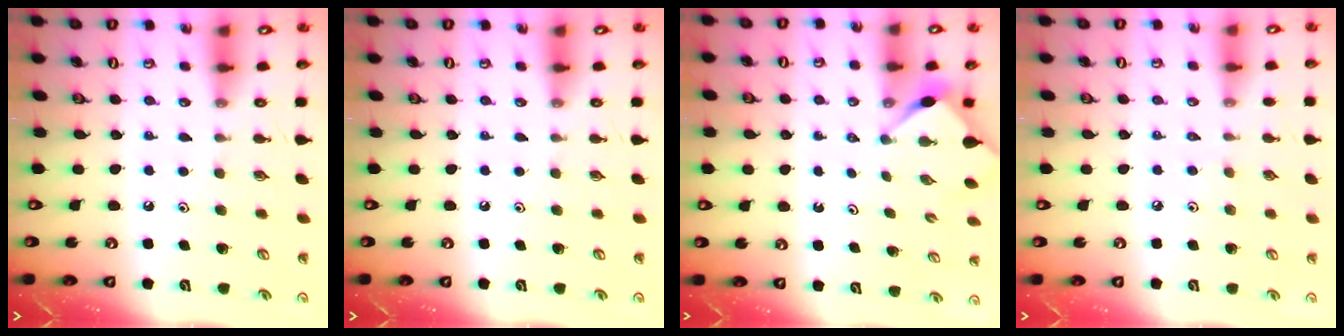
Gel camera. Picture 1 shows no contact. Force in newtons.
{"total": 0.0}
{"total": 2.9, "press": 2.9, "slide": 0.3}
{"total": 2.2, "press": 2.2, "slide": 0.5}